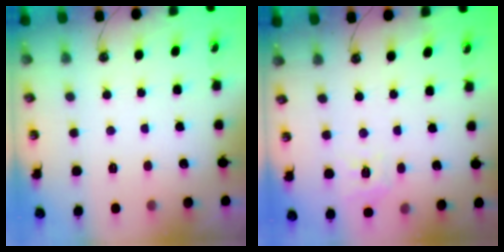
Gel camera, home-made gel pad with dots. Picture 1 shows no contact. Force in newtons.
{"total": 7.4, "press": 7.3, "slide": 0.7}